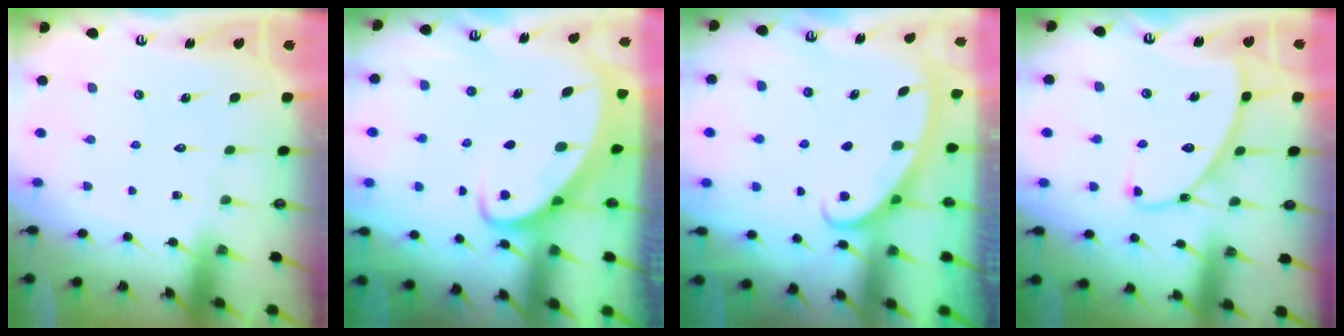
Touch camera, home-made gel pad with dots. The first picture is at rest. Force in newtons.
{"total": 3.7, "press": 3.7, "slide": 0.4}
{"total": 3.0, "press": 3.0, "slide": 0.4}
{"total": 8.2, "press": 8.1, "slide": 0.6}